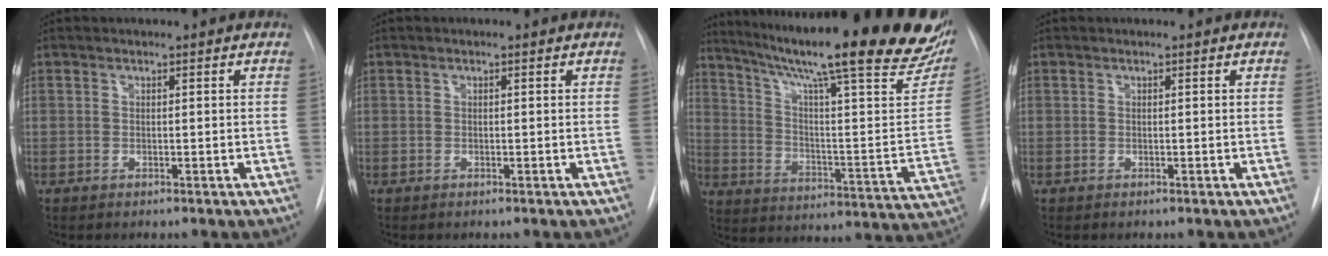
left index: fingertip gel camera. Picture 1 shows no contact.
{"total": 0.0}
{"total": 32.9, "force": [25.1, 3.9, 20.9], "torque": [-0.259, -0.060, 0.332]}
{"total": 0.0}